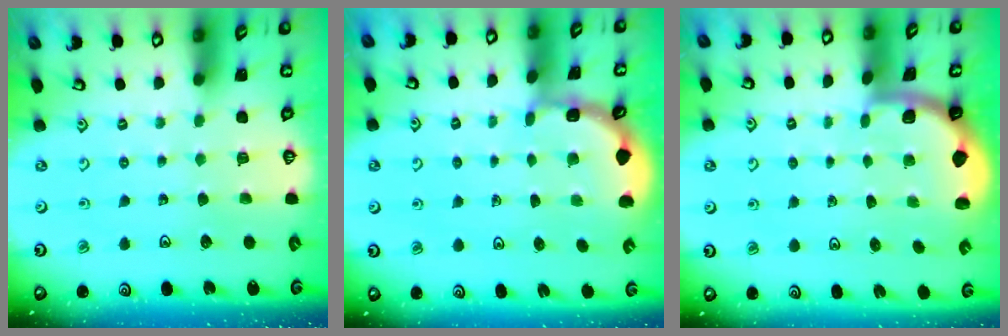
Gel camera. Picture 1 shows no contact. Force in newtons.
{"total": 2.1, "press": 2.1, "slide": 0.2}
{"total": 1.6, "press": 1.6, "slide": 0.1}